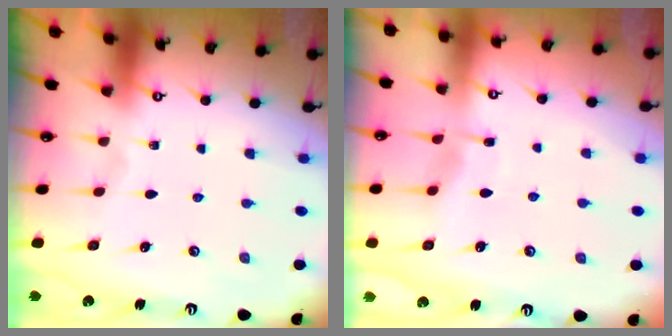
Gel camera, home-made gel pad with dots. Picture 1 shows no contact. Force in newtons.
{"total": 4.0, "press": 4.0, "slide": 0.6}